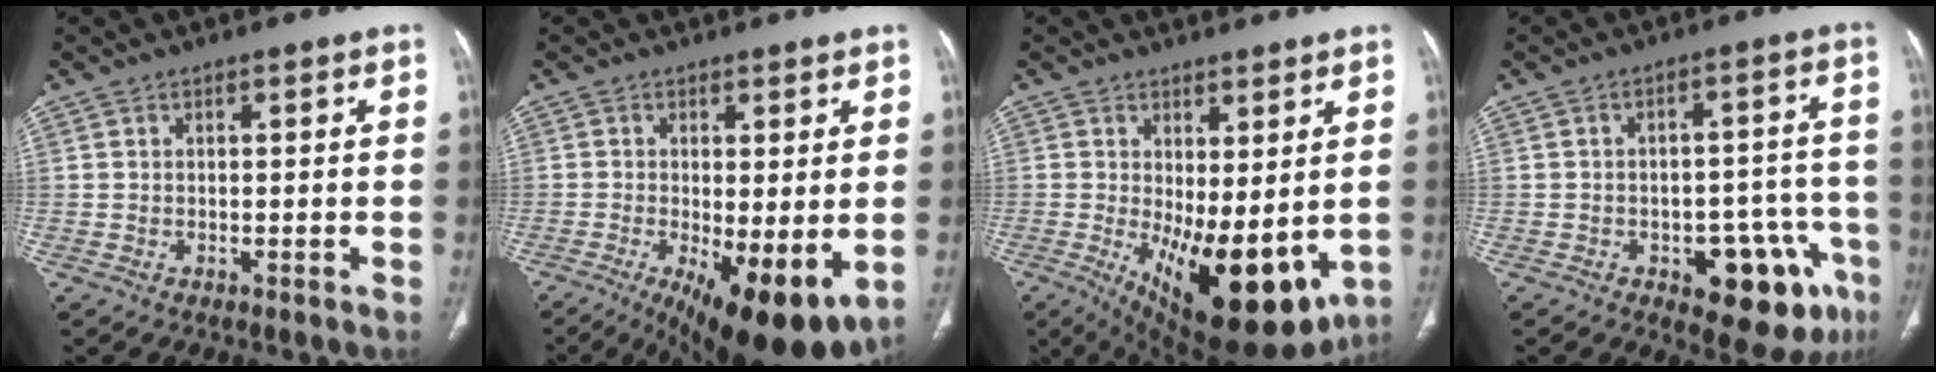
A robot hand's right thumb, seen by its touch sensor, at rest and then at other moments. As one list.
[{"total": 13.6, "force": [-4.1, 4.5, 12.2], "torque": [-0.173, -0.024, -0.049]}, {"total": 16.9, "force": [-2.5, 7.0, 15.2], "torque": [-0.226, -0.033, -0.011]}, {"total": 14.6, "force": [-6.7, 7.1, 10.8], "torque": [-0.090, 0.040, -0.076]}]